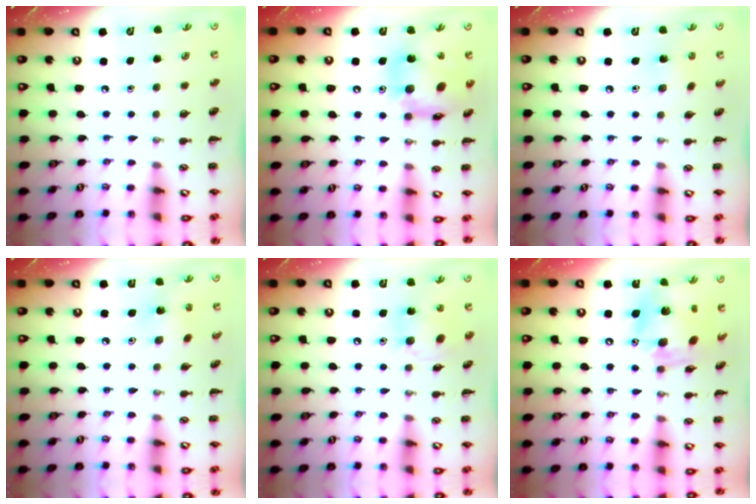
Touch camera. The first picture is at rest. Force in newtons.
{"total": 15.1, "press": 14.9, "slide": 2.7}
{"total": 2.4, "press": 2.4, "slide": 0.6}
{"total": 2.1, "press": 2.0, "slide": 0.5}
{"total": 9.1, "press": 9.1, "slide": 1.0}
{"total": 13.3, "press": 13.2, "slide": 2.1}